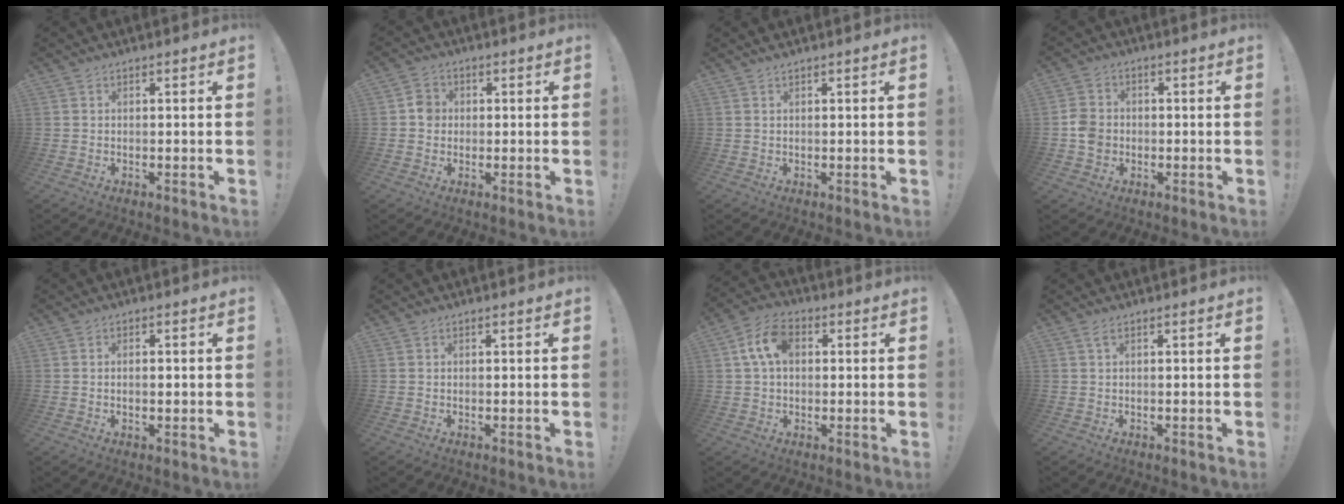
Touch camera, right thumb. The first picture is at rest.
{"total": 4.2, "force": [-0.3, 3.9, 1.7], "torque": [-0.016, 0.007, -0.006]}
{"total": 0.7, "force": [0.6, 0.0, 0.3], "torque": [-0.006, 0.001, 0.010]}
{"total": 6.1, "force": [-1.3, 5.3, 2.7], "torque": [-0.045, 0.013, -0.021]}
{"total": 1.1, "force": [-0.2, 0.4, 1.0], "torque": [-0.006, -0.002, -0.007]}
{"total": 0.0}
{"total": 10.1, "force": [2.2, 6.6, 7.3], "torque": [-0.128, 0.014, 0.043]}
{"total": 1.3, "force": [0.5, 0.1, 1.2], "torque": [-0.023, 0.000, 0.008]}